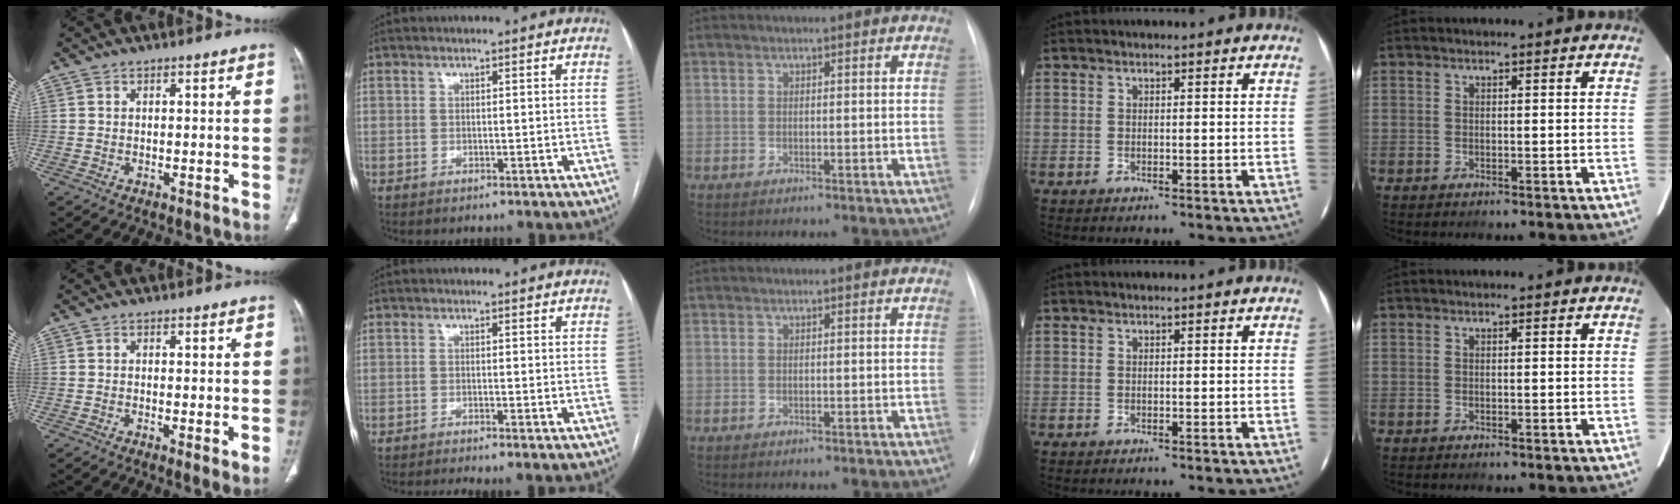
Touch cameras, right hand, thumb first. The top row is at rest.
{"thumb": {"total": 2.5, "force": [-0.3, 0.5, 2.4], "torque": [-0.049, -0.012, -0.008]}, "index": {"total": 2.7, "force": [-2.0, -0.2, 1.8], "torque": [-0.026, -0.002, -0.032]}}